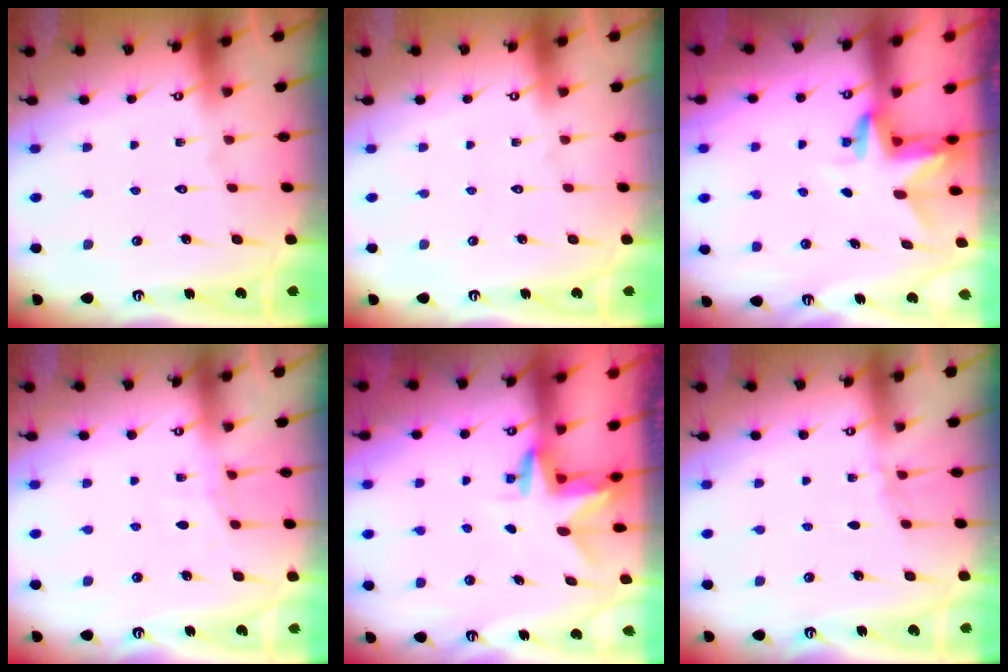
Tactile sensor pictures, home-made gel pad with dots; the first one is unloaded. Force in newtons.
{"total": 0.0}
{"total": 2.9, "press": 2.9, "slide": 0.2}
{"total": 4.6, "press": 4.5, "slide": 0.6}
{"total": 3.1, "press": 3.1, "slide": 0.2}
{"total": 2.5, "press": 2.5, "slide": 0.5}